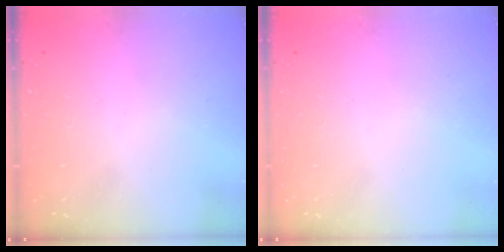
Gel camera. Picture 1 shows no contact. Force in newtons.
{"total": 0.0}